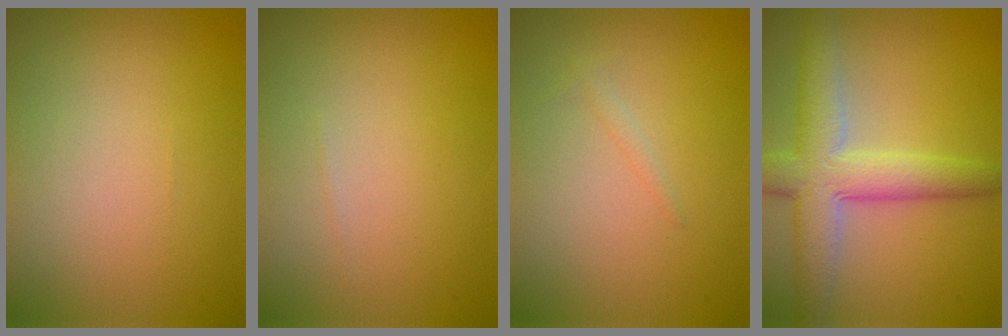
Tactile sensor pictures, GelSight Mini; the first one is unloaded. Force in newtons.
{"total": 0.0}
{"total": 0.6, "press": 0.6, "slide": 0.1}
{"total": 6.5, "press": 6.5, "slide": 0.2}